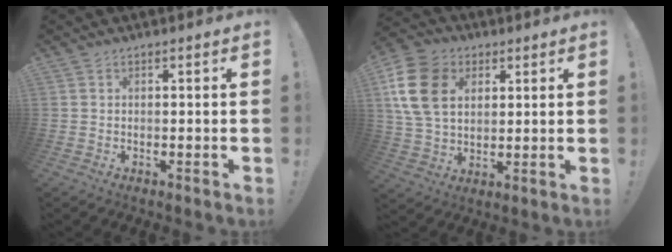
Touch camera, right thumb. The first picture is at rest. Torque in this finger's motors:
{"motor_torque": [1.34, 2.53, 0.37, 0.08, 0.44]}